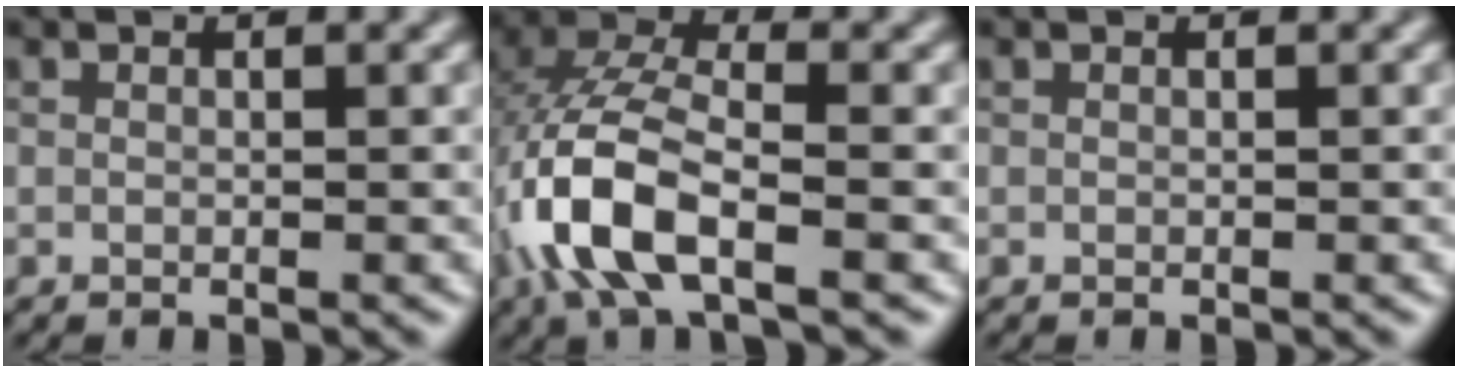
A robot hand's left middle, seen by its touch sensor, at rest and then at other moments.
{"total": 8.1, "force": [-3.0, 3.5, 6.7], "torque": [-0.157, 0.008, -0.067]}
{"total": 0.0}